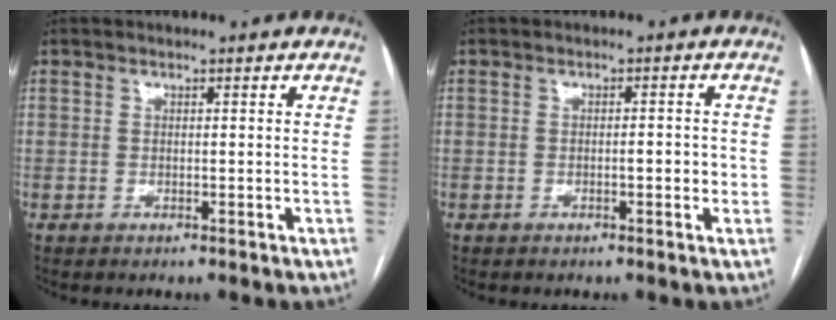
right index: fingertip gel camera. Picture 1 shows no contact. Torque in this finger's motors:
{"motor_torque": [0.56, -0.19, 0.30, 0.04]}